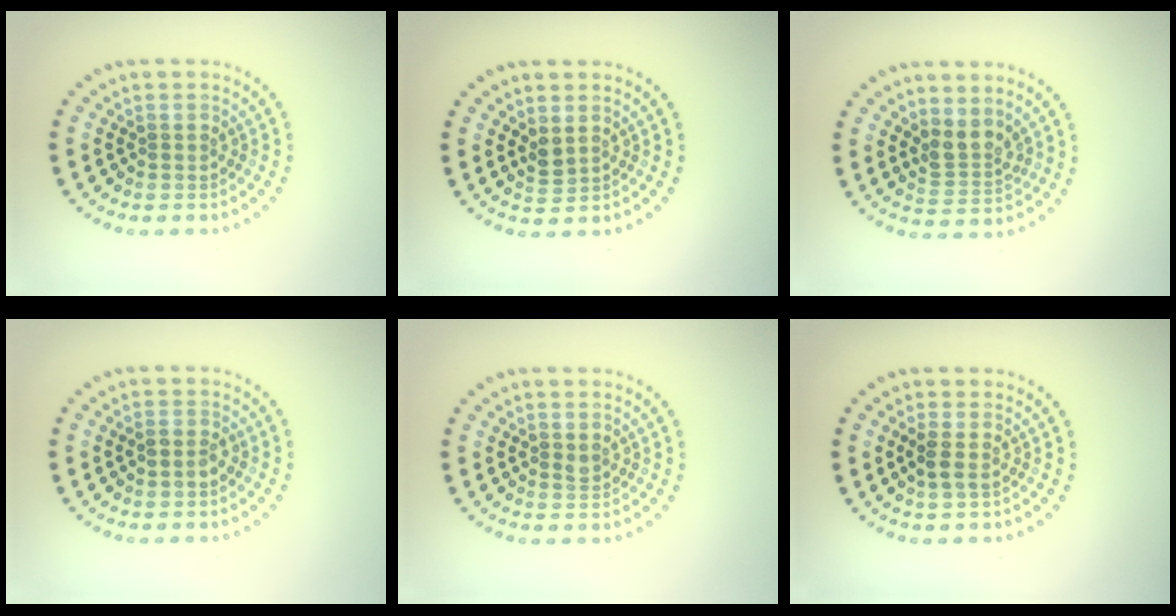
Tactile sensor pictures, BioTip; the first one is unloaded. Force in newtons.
{"total": 1.1, "press": 1.0, "slide": 0.6}
{"total": 2.5, "press": 2.0, "slide": 1.6}
{"total": 1.3, "press": 1.3, "slide": 0.4}
{"total": 0.6, "press": 0.5, "slide": 0.3}
{"total": 1.3, "press": 1.1, "slide": 0.7}